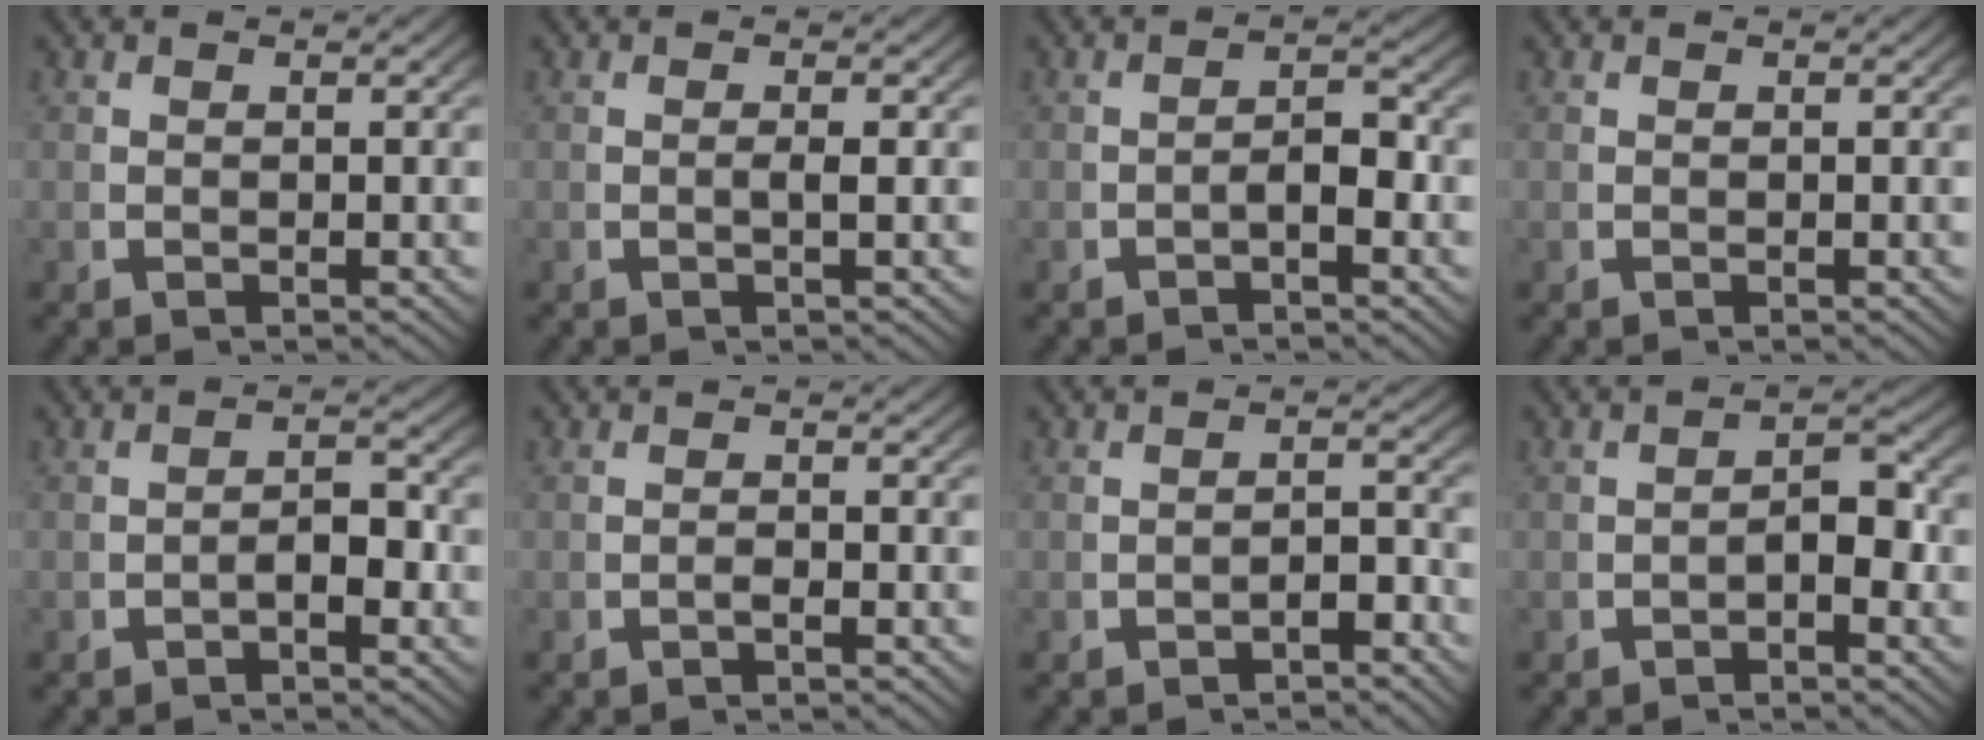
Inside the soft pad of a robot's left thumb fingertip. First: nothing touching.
{"total": 1.0, "force": [0.0, 0.3, 1.0], "torque": [-0.023, 0.001, -0.002]}
{"total": 2.5, "force": [-0.9, 1.0, 2.0], "torque": [-0.038, -0.006, -0.011]}
{"total": 0.0}
{"total": 2.3, "force": [-1.0, 1.0, 1.8], "torque": [-0.030, -0.007, -0.014]}
{"total": 0.8, "force": [-0.7, 0.1, 0.3], "torque": [-0.007, 0.000, -0.014]}
{"total": 2.0, "force": [-1.7, 0.5, 0.8], "torque": [-0.014, -0.007, -0.024]}
{"total": 2.7, "force": [-0.9, 1.2, 2.3], "torque": [-0.037, -0.004, -0.012]}